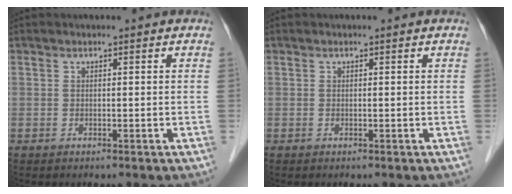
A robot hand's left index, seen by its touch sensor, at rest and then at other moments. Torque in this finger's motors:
{"motor_torque": [0.07, 0.04, -0.01, -0.01]}